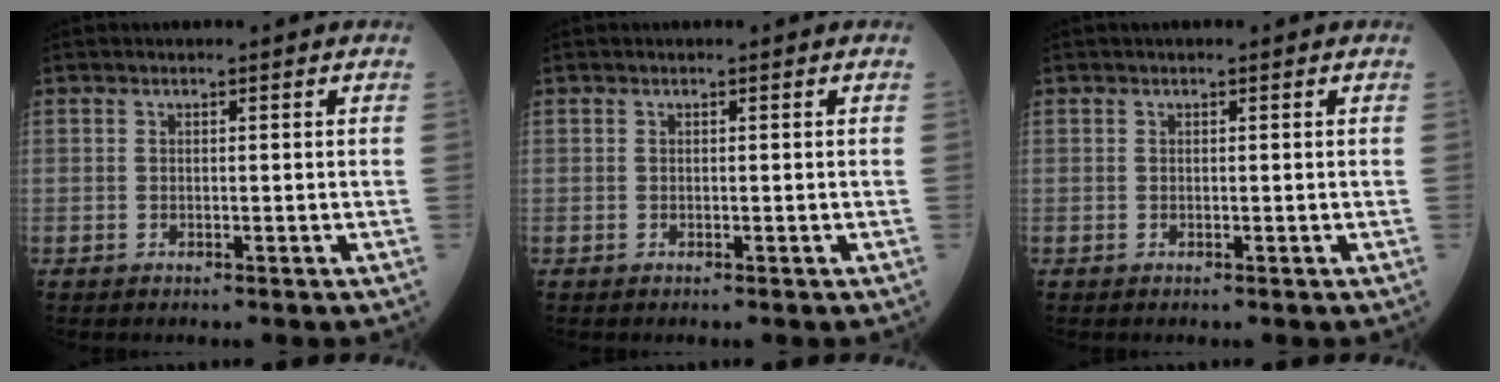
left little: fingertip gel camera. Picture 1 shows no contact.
{"total": 0.0}
{"total": 0.0}